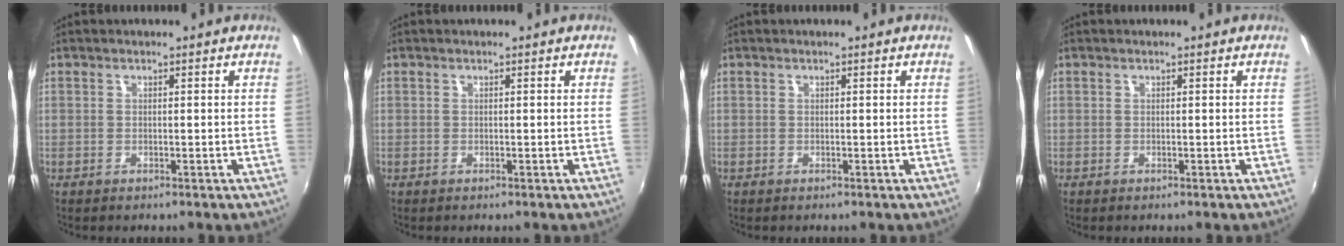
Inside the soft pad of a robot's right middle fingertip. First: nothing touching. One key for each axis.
{"total": 0.0}
{"total": 0.0}
{"total": 0.0}